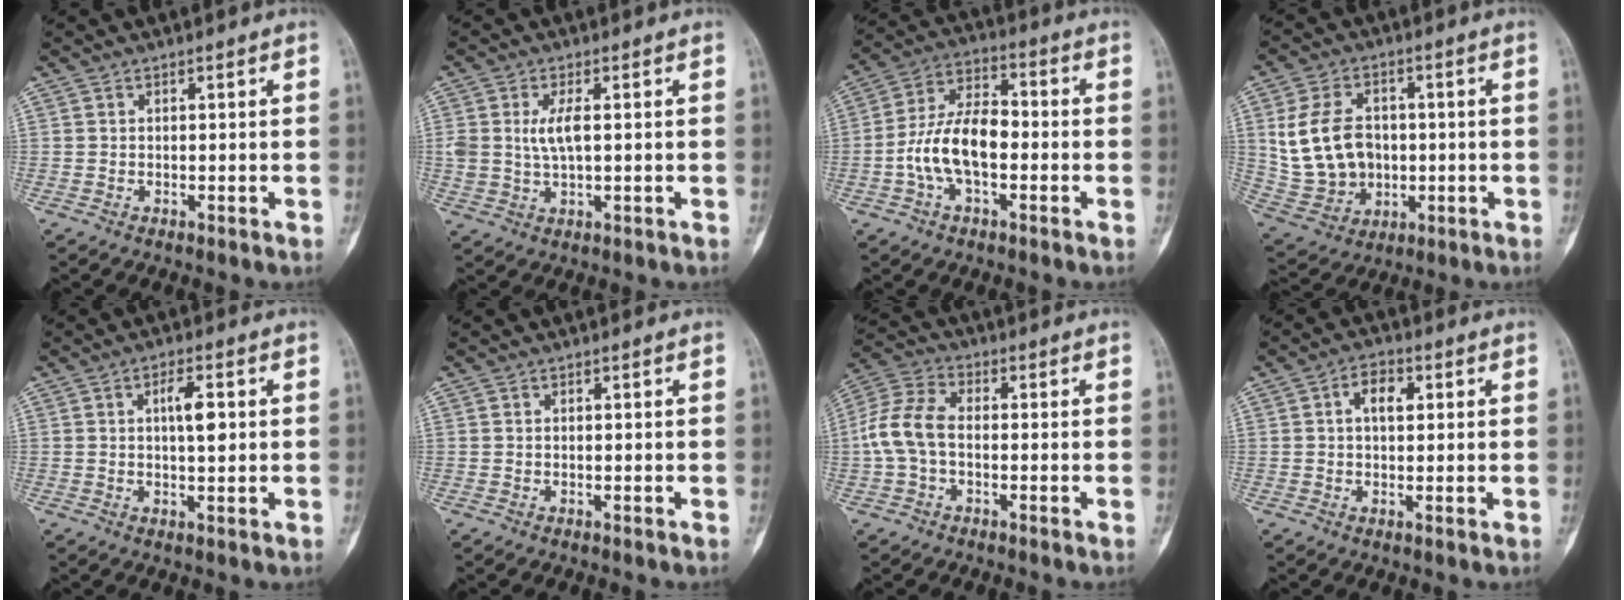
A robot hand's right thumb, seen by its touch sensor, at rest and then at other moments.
{"total": 4.8, "force": [0.8, 2.0, 4.3], "torque": [-0.092, -0.003, 0.020]}
{"total": 12.1, "force": [-2.4, 6.4, 10.0], "torque": [-0.185, 0.040, -0.052]}
{"total": 13.8, "force": [1.2, 10.6, 8.7], "torque": [-0.143, 0.005, 0.038]}
{"total": 5.3, "force": [0.8, 1.8, 4.9], "torque": [-0.074, 0.000, 0.011]}
{"total": 0.0}
{"total": 8.8, "force": [-0.9, 5.5, 6.8], "torque": [-0.146, 0.027, -0.027]}
{"total": 5.2, "force": [1.1, 2.9, 4.1], "torque": [-0.059, 0.006, 0.013]}